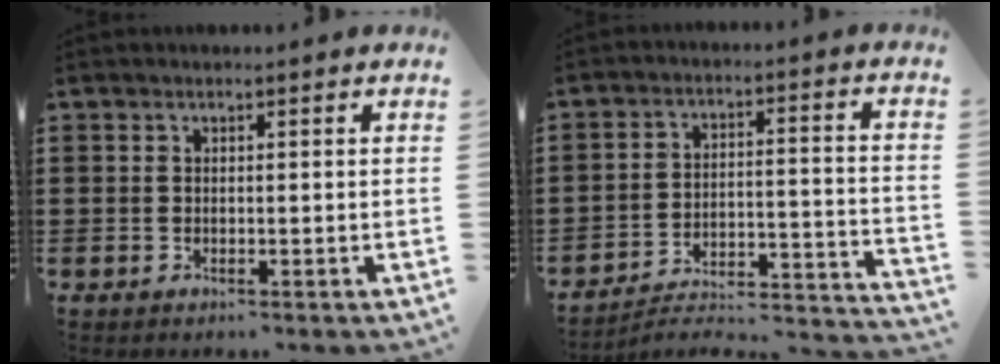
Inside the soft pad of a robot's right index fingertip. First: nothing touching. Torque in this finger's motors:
{"motor_torque": [-1.54, 0.60, -1.05, -0.21]}